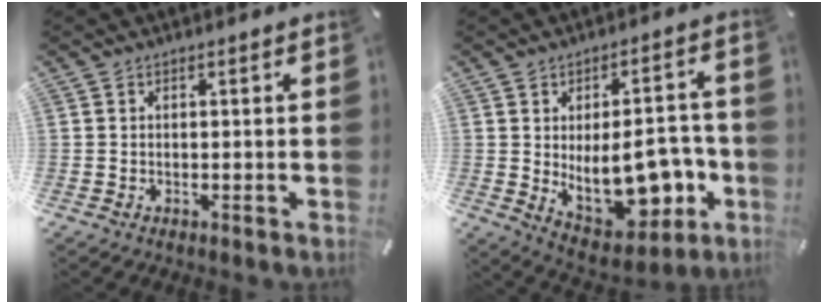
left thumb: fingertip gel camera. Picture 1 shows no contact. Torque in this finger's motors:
{"motor_torque": [0.61, 2.57, 0.45, 0.01, 0.45]}